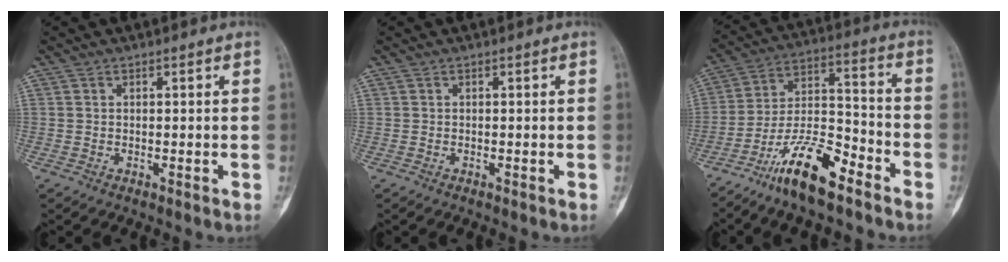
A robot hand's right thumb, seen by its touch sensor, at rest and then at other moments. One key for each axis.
{"total": 0.0}
{"total": 14.4, "fx": -9.8, "fy": 4.1, "fz": 9.7, "tx": -0.177, "ty": 0.072, "tz": -0.185}